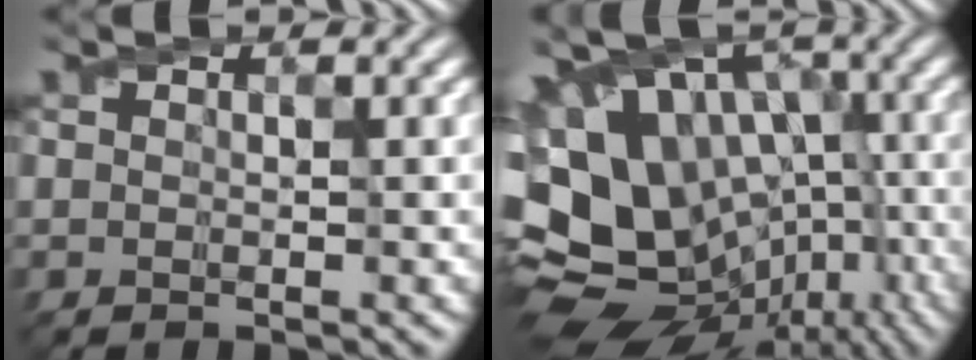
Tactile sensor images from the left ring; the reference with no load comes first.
{"total": 16.6, "force": [-2.0, 12.3, 11.0], "torque": [-0.181, 0.003, 0.001]}